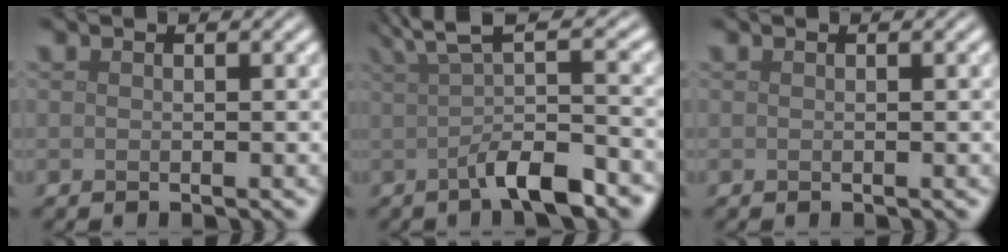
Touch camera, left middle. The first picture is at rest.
{"total": 6.6, "force": [-0.7, 1.9, 6.3], "torque": [-0.089, 0.005, -0.015]}
{"total": 0.0}